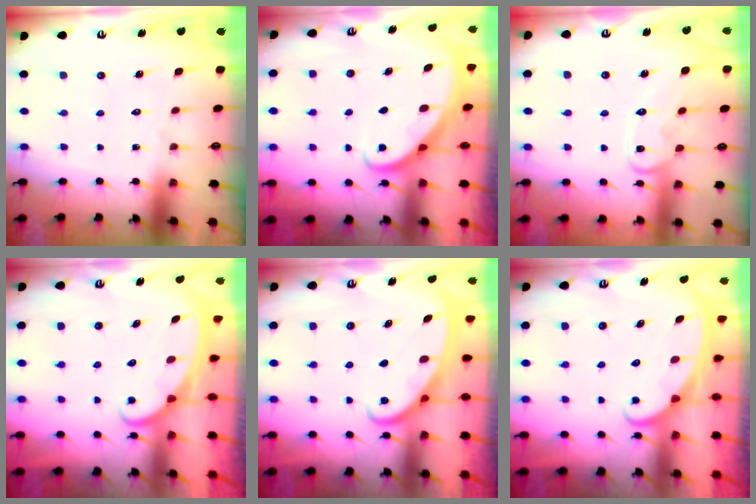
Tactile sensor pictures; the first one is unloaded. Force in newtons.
{"total": 2.6, "press": 2.6, "slide": 0.3}
{"total": 11.5, "press": 11.4, "slide": 0.9}
{"total": 2.3, "press": 2.3, "slide": 0.4}
{"total": 2.7, "press": 2.7, "slide": 0.4}
{"total": 2.3, "press": 2.3, "slide": 0.4}